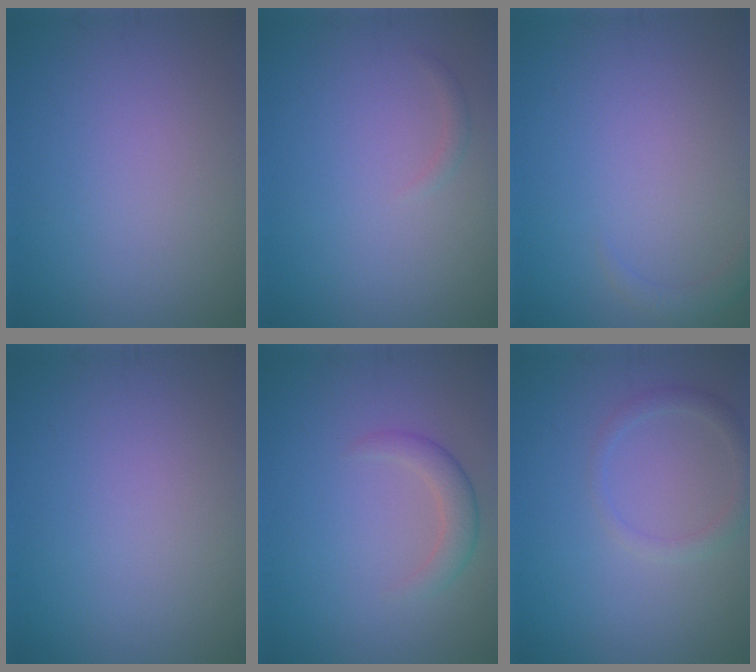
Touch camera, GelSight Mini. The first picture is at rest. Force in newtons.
{"total": 0.7, "press": 0.7, "slide": 0.0}
{"total": 1.3, "press": 1.3, "slide": 0.2}
{"total": 0.0}
{"total": 2.3, "press": 2.3, "slide": 0.1}
{"total": 1.7, "press": 1.7, "slide": 0.1}